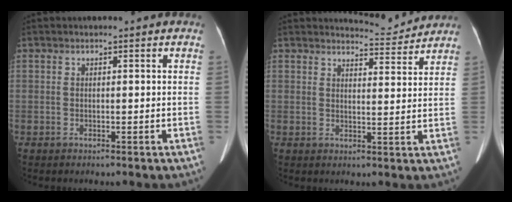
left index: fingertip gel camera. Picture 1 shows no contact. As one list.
[{"total": 4.6, "force": [4.6, -0.2, -0.7], "torque": [-0.003, -0.014, 0.063]}]